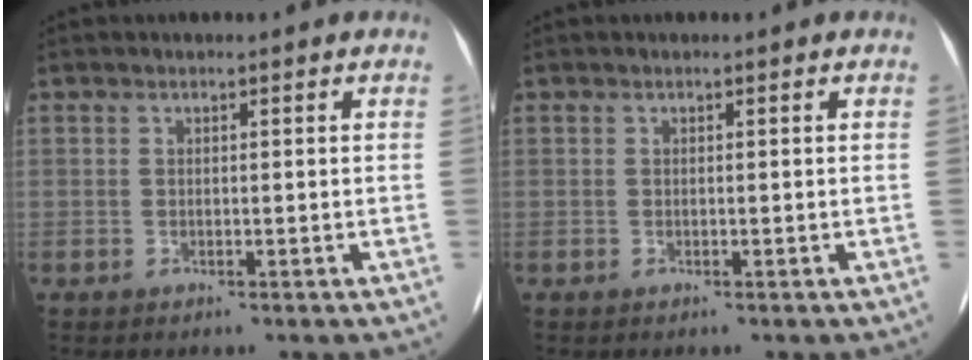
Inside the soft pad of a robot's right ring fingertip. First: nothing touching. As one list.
[{"total": 0.0}]